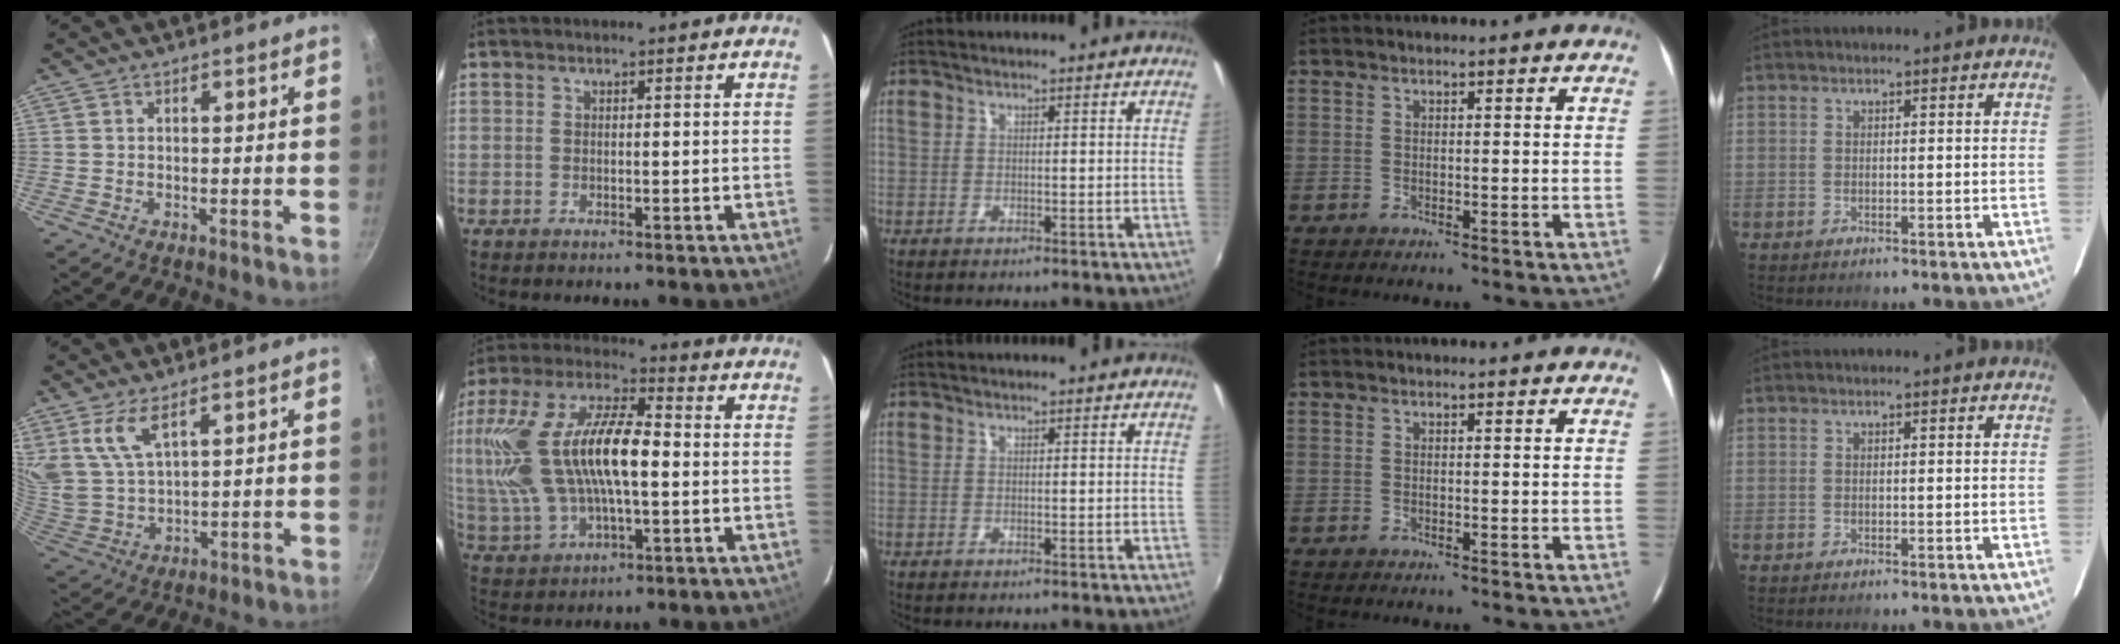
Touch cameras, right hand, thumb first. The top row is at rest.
{"thumb": {"total": 8.4, "force": [5.0, 3.6, 5.8], "torque": [-0.112, -0.034, 0.115]}, "index": {"total": 23.6, "force": [0.9, 11.0, 20.8], "torque": [-0.435, 0.012, 0.025]}}